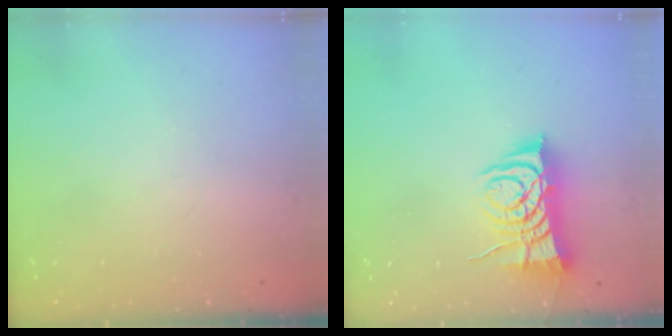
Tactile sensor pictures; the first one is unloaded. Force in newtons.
{"total": 9.2, "press": 9.1, "slide": 1.1}